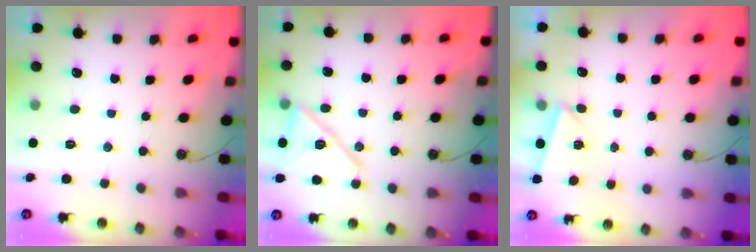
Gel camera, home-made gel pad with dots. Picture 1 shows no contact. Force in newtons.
{"total": 15.5, "press": 13.2, "slide": 8.3}
{"total": 2.2, "press": 2.2, "slide": 0.2}